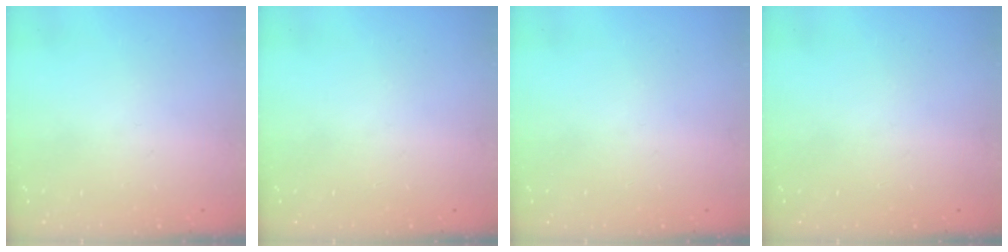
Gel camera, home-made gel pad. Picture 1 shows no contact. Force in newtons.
{"total": 0.0}
{"total": 0.0}
{"total": 0.0}